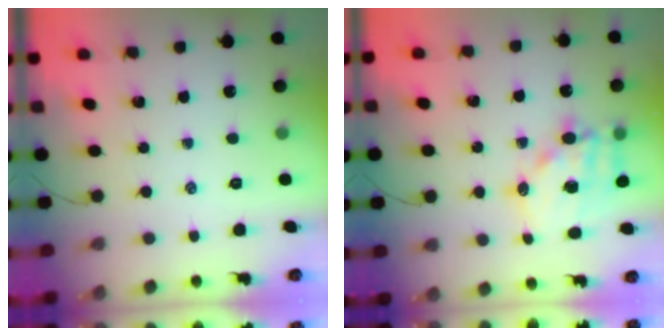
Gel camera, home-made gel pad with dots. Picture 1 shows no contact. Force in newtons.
{"total": 13.9, "press": 13.6, "slide": 2.9}